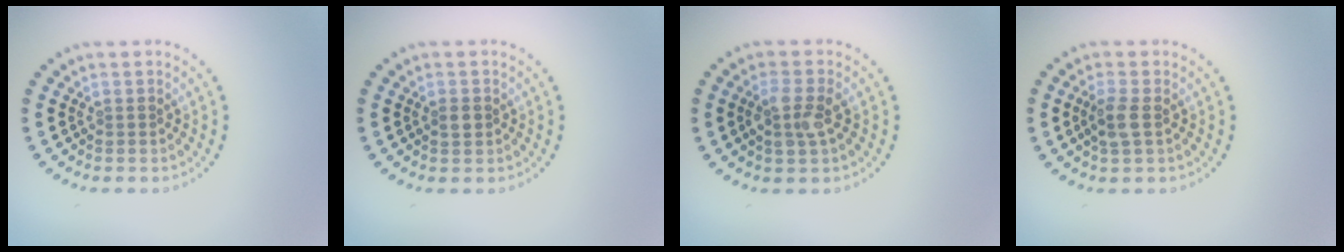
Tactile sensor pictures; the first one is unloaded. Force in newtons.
{"total": 1.3, "press": 1.3, "slide": 0.1}
{"total": 2.5, "press": 2.5, "slide": 0.5}
{"total": 2.0, "press": 1.9, "slide": 0.6}